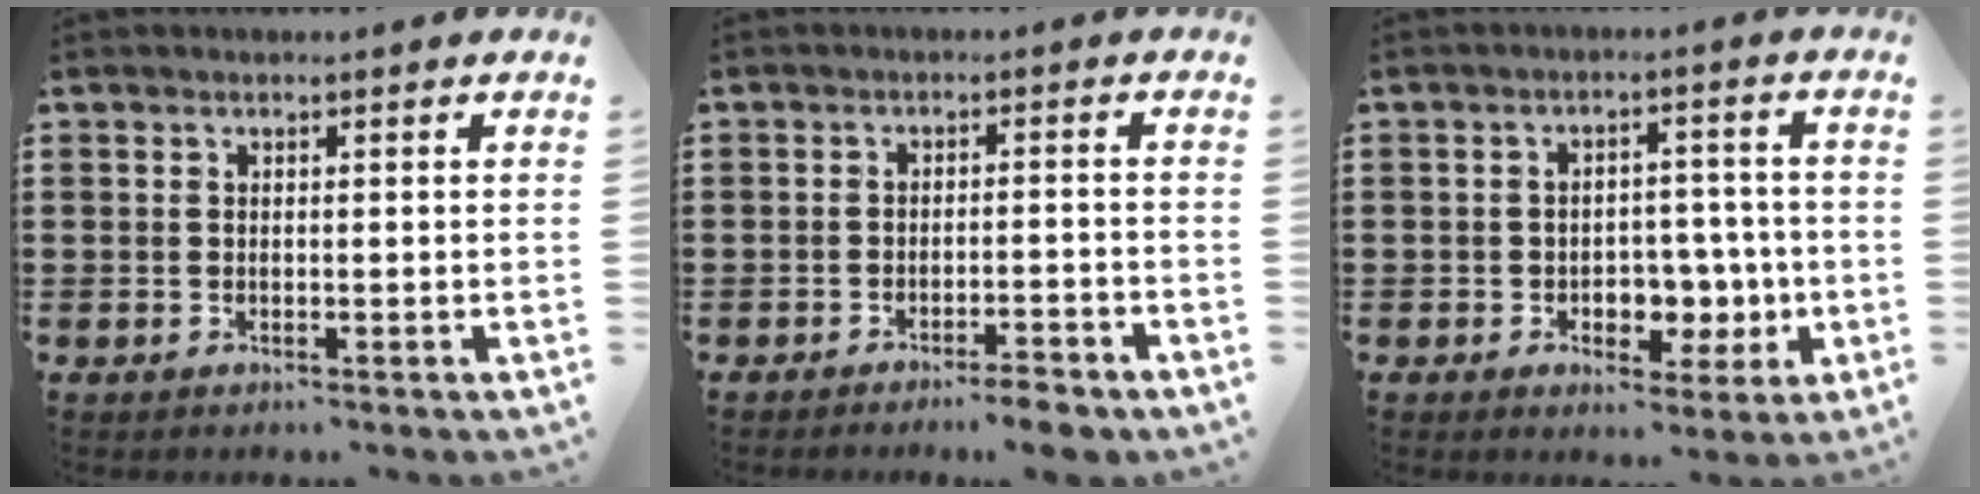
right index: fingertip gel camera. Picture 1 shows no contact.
{"total": 3.7, "force": [-3.5, 0.2, 1.2], "torque": [-0.023, 0.002, -0.069]}
{"total": 5.3, "force": [-1.1, 4.4, 2.7], "torque": [-0.035, 0.004, -0.024]}